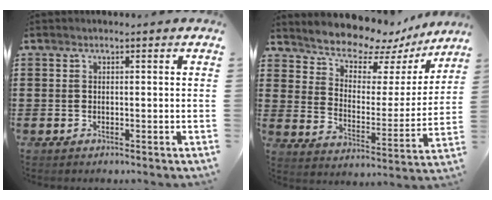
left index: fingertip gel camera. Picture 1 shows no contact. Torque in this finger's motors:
{"motor_torque": [1.04, -1.10, 0.32, 0.09]}